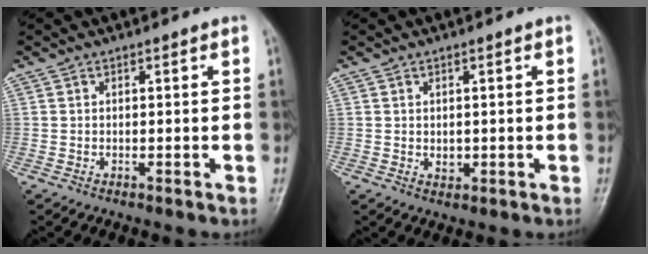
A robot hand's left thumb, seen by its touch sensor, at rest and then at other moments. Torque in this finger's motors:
{"motor_torque": [-0.17, -0.08, 0.11, 0.02, 0.01]}